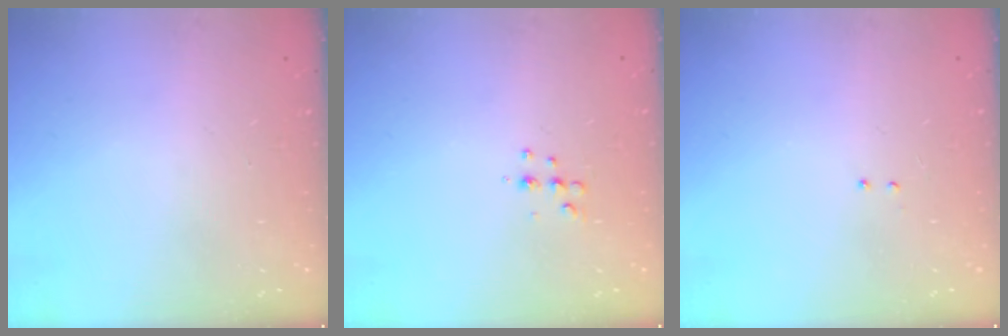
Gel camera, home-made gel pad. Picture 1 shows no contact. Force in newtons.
{"total": 5.2, "press": 5.0, "slide": 1.1}
{"total": 2.1, "press": 2.0, "slide": 0.6}